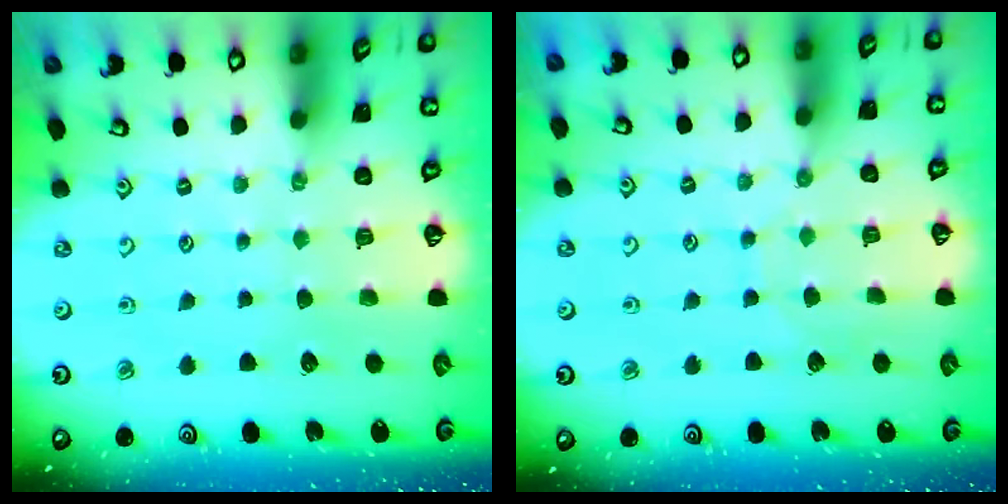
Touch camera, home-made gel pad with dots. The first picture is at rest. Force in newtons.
{"total": 4.7, "press": 4.7, "slide": 0.4}